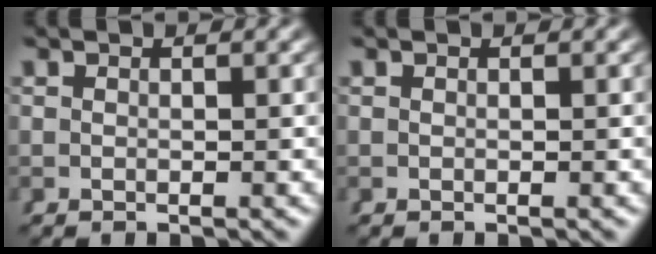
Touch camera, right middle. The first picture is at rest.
{"total": 0.0}